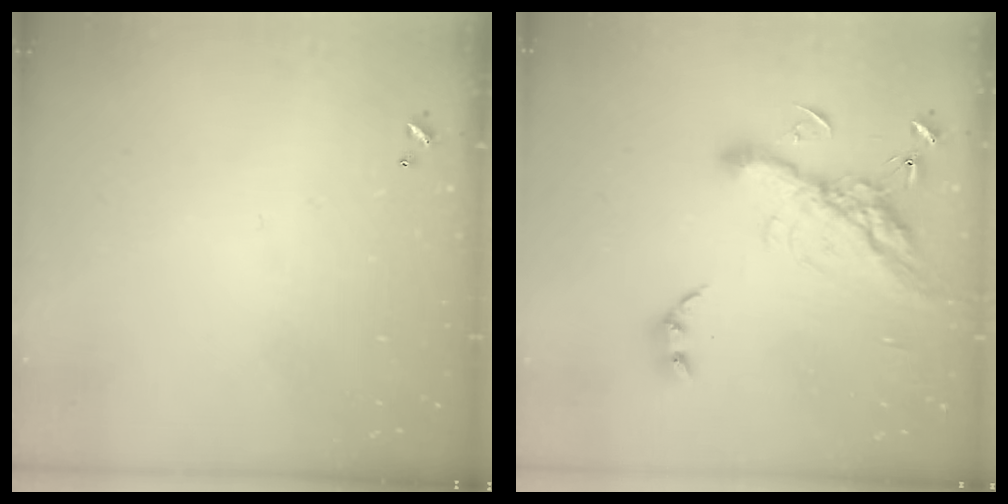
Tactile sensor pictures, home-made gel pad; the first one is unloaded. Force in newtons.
{"total": 16.4, "press": 16.3, "slide": 2.0}